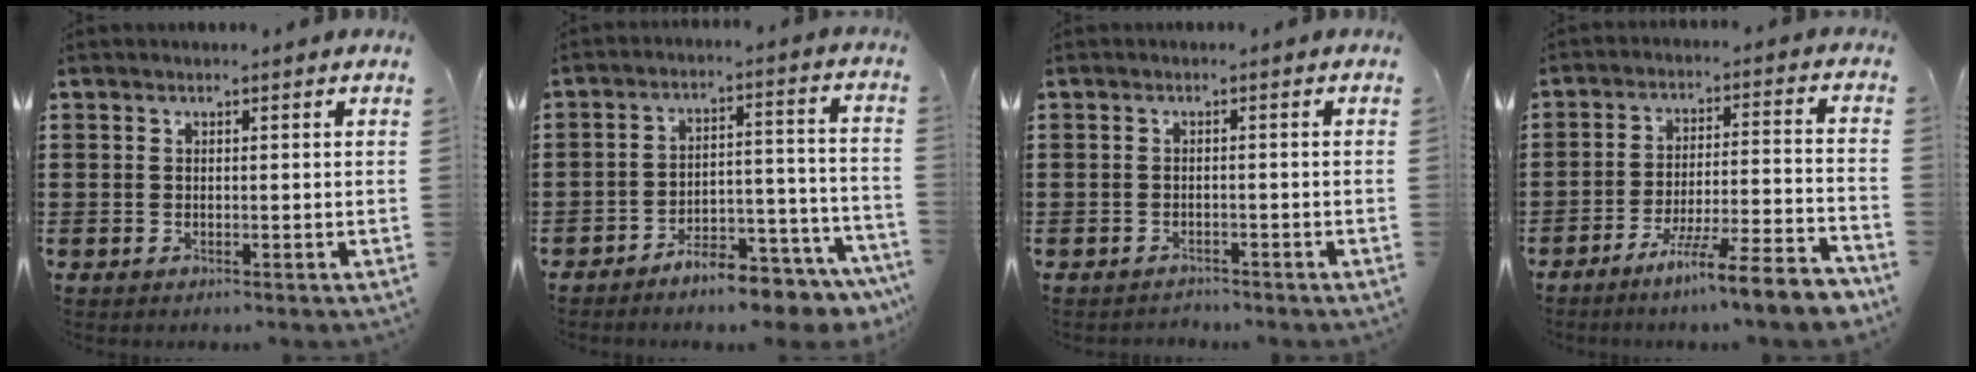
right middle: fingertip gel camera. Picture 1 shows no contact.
{"total": 6.7, "force": [-6.4, 0.6, 1.7], "torque": [-0.021, 0.015, -0.121]}
{"total": 1.1, "force": [-1.1, 0.2, -0.1], "torque": [-0.003, 0.002, -0.025]}
{"total": 9.0, "force": [-7.5, -0.6, 4.9], "torque": [-0.077, -0.003, -0.143]}